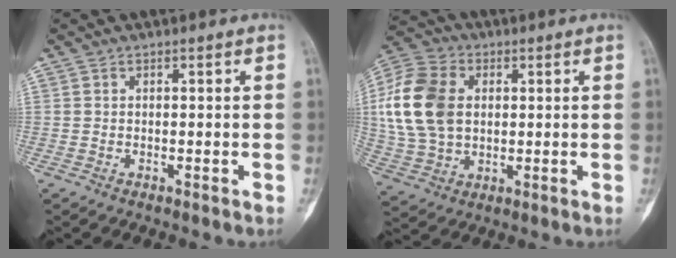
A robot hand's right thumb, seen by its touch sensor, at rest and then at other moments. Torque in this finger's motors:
{"motor_torque": [0.40, 1.52, 1.47, 0.05, 0.18]}